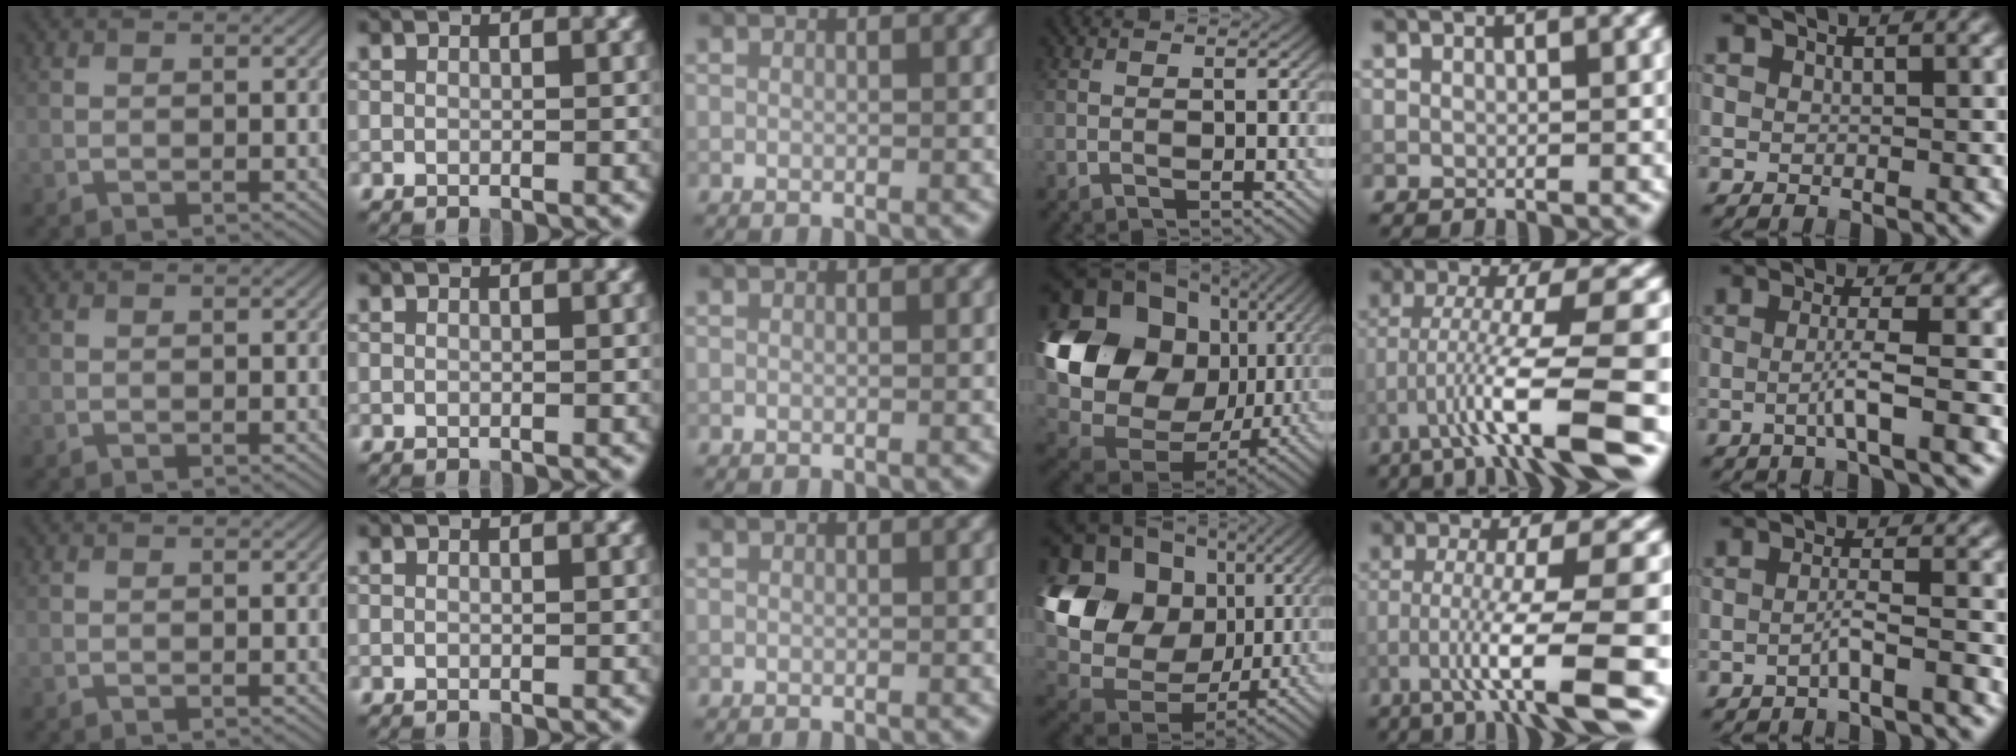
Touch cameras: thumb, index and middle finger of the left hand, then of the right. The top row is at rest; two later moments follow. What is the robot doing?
{"motion": "lift_and_place", "object": "calculator"}